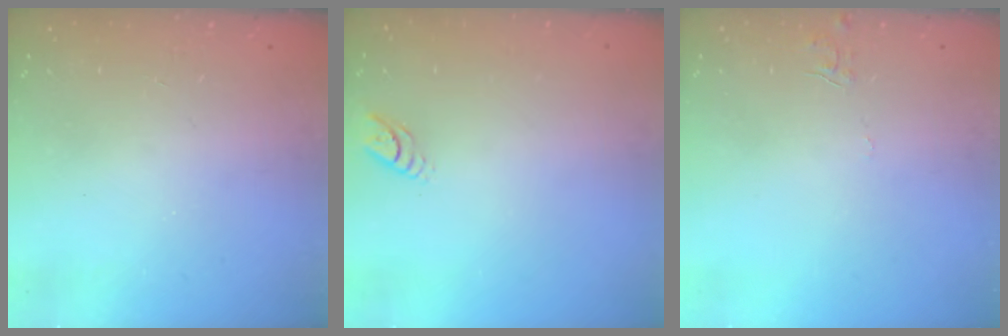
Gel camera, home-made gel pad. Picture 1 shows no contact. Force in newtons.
{"total": 3.6, "press": 3.6, "slide": 0.3}
{"total": 5.2, "press": 5.2, "slide": 0.5}